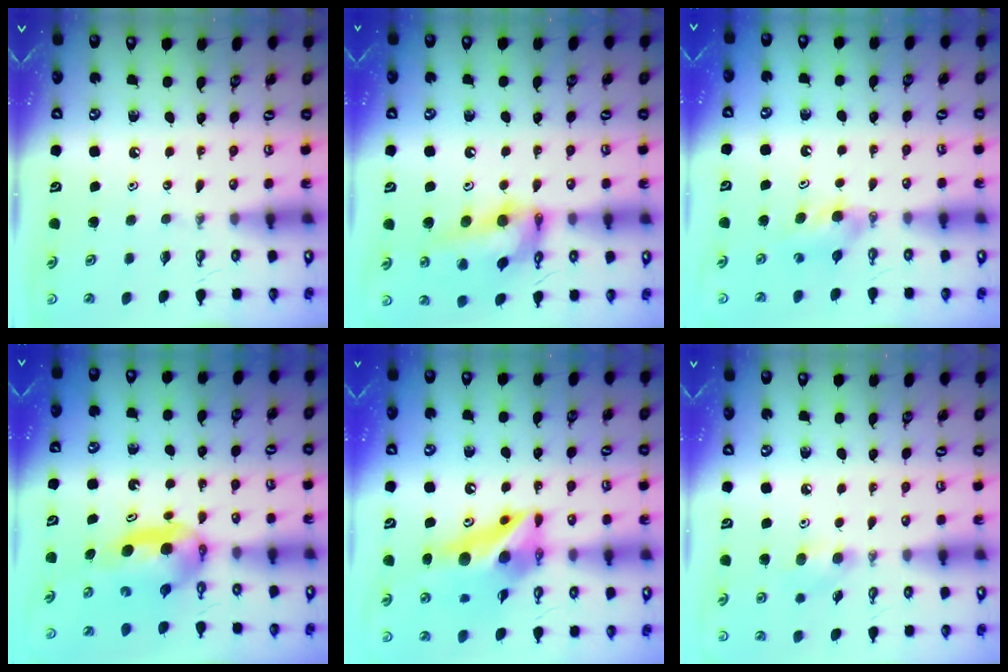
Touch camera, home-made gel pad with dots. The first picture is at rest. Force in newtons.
{"total": 18.0, "press": 17.2, "slide": 5.4}
{"total": 4.2, "press": 4.2, "slide": 0.7}
{"total": 9.1, "press": 4.7, "slide": 7.8}
{"total": 14.5, "press": 14.4, "slide": 1.5}
{"total": 6.7, "press": 6.5, "slide": 1.3}